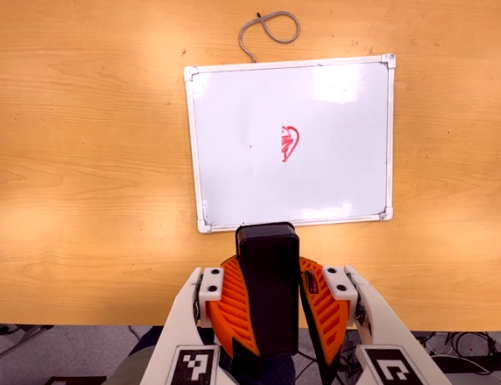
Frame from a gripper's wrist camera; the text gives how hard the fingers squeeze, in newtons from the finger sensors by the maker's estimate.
{"total": 12.4, "left": 11.7, "right": 13.1}